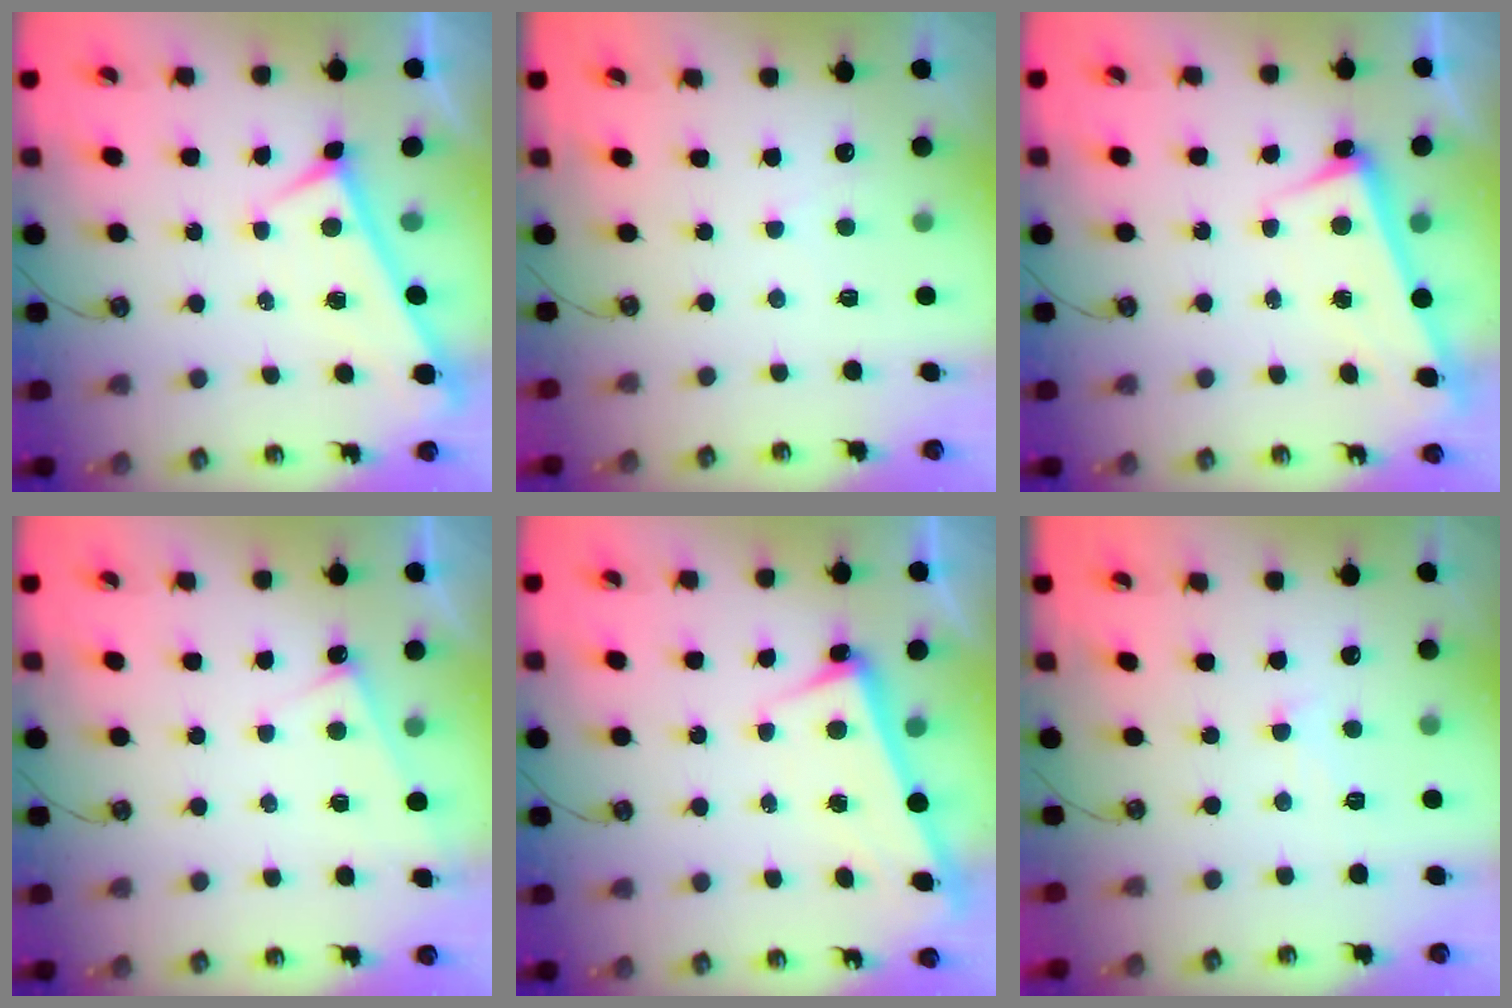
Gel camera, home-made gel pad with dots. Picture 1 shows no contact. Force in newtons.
{"total": 3.2, "press": 3.2, "slide": 0.3}
{"total": 2.5, "press": 2.4, "slide": 0.9}
{"total": 4.9, "press": 4.9, "slide": 0.3}
{"total": 2.6, "press": 2.5, "slide": 0.8}
{"total": 1.7, "press": 1.6, "slide": 0.7}